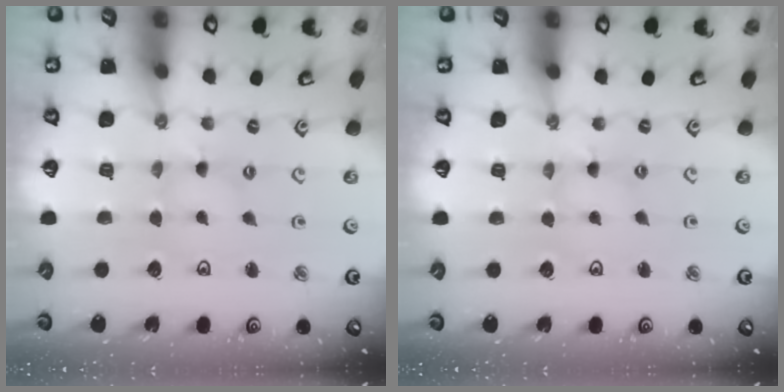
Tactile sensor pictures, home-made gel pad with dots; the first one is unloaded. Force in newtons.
{"total": 0.0}